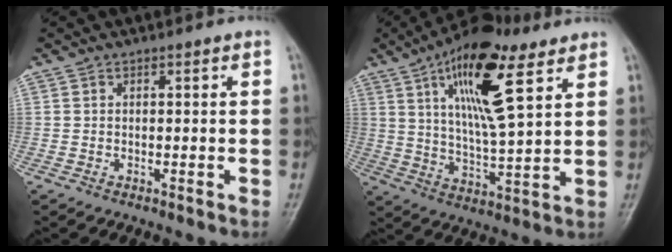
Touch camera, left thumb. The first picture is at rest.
{"total": 18.4, "force": [8.8, 6.1, 15.1], "torque": [-0.236, -0.029, 0.150]}